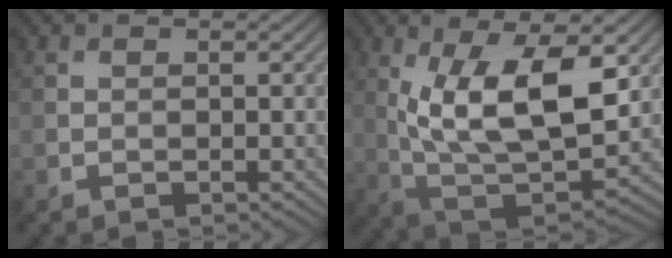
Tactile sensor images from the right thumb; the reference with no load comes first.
{"total": 14.3, "force": [3.6, 5.9, 12.5], "torque": [-0.229, -0.006, 0.066]}